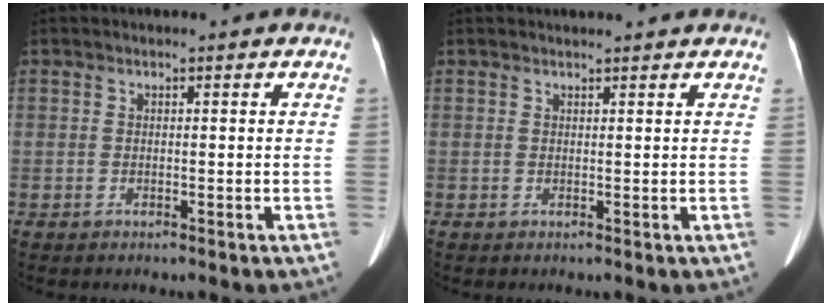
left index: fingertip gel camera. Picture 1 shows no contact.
{"total": 2.7, "force": [2.6, 0.2, 0.7], "torque": [-0.010, 0.016, 0.031]}